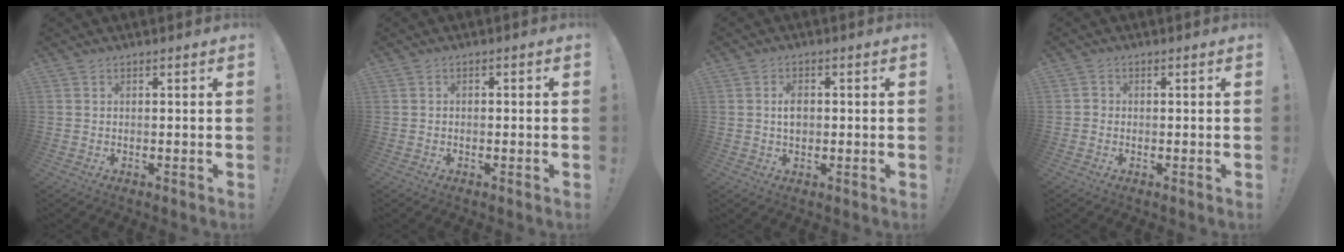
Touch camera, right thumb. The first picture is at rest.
{"total": 1.0, "force": [-0.7, 0.5, 0.4], "torque": [-0.006, 0.003, -0.013]}
{"total": 3.8, "force": [0.1, 2.5, 2.9], "torque": [-0.032, -0.002, -0.004]}
{"total": 1.5, "force": [-0.4, 1.4, 0.5], "torque": [-0.015, 0.009, -0.007]}